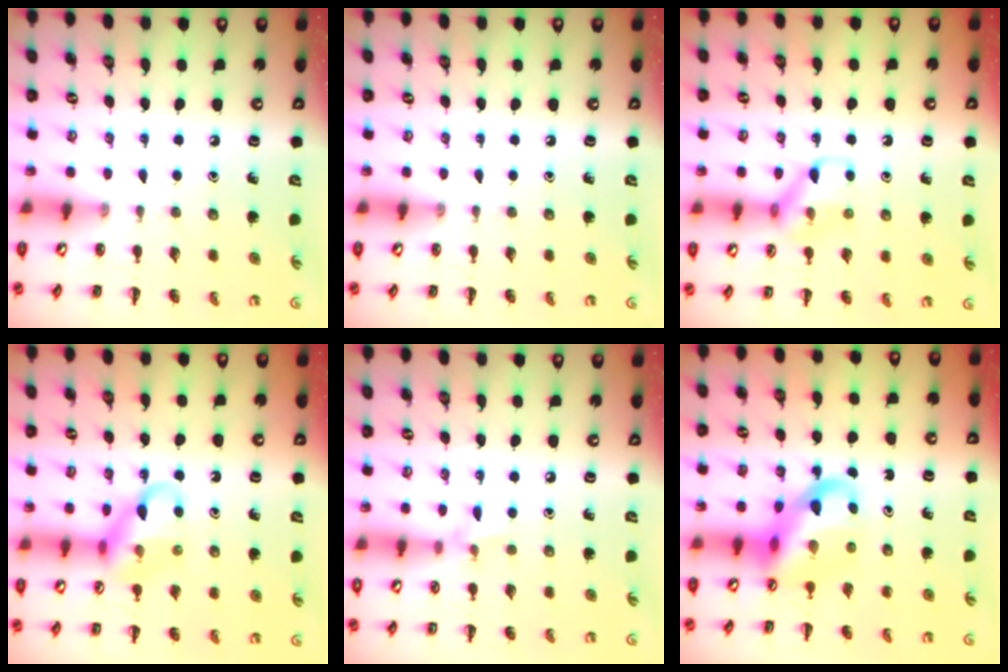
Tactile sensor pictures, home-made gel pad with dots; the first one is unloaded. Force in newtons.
{"total": 0.0}
{"total": 9.3, "press": 9.3, "slide": 0.1}
{"total": 12.5, "press": 12.3, "slide": 2.1}
{"total": 5.7, "press": 5.5, "slide": 1.5}
{"total": 11.1, "press": 10.7, "slide": 3.1}